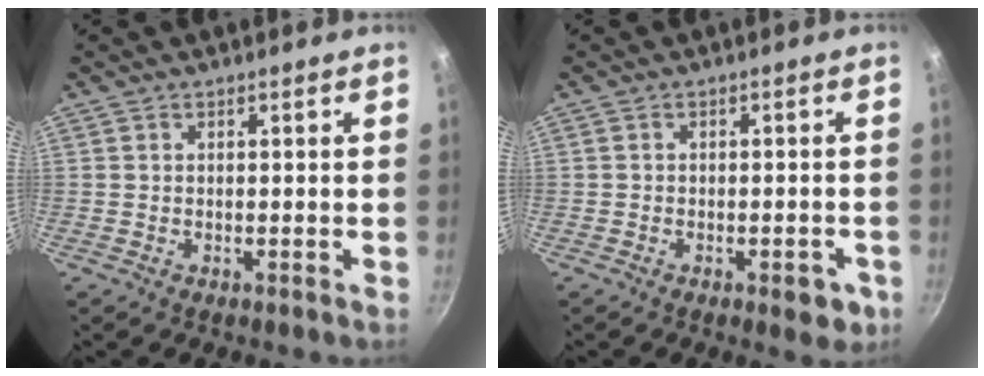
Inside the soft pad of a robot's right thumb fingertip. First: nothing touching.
{"total": 4.6, "force": [-2.0, 2.2, 3.5], "torque": [-0.026, 0.013, -0.019]}